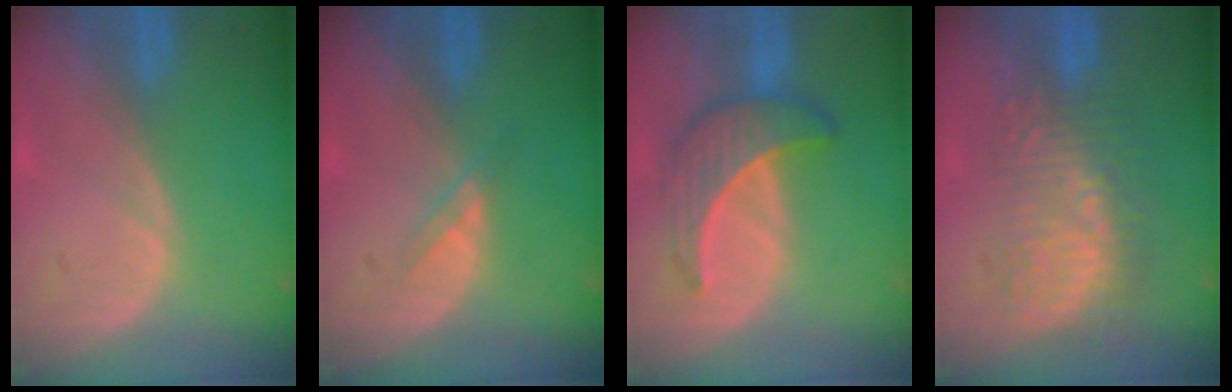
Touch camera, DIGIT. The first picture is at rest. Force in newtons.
{"total": 1.5, "press": 1.5, "slide": 0.1}
{"total": 6.6, "press": 6.5, "slide": 1.2}
{"total": 8.9, "press": 8.5, "slide": 2.5}